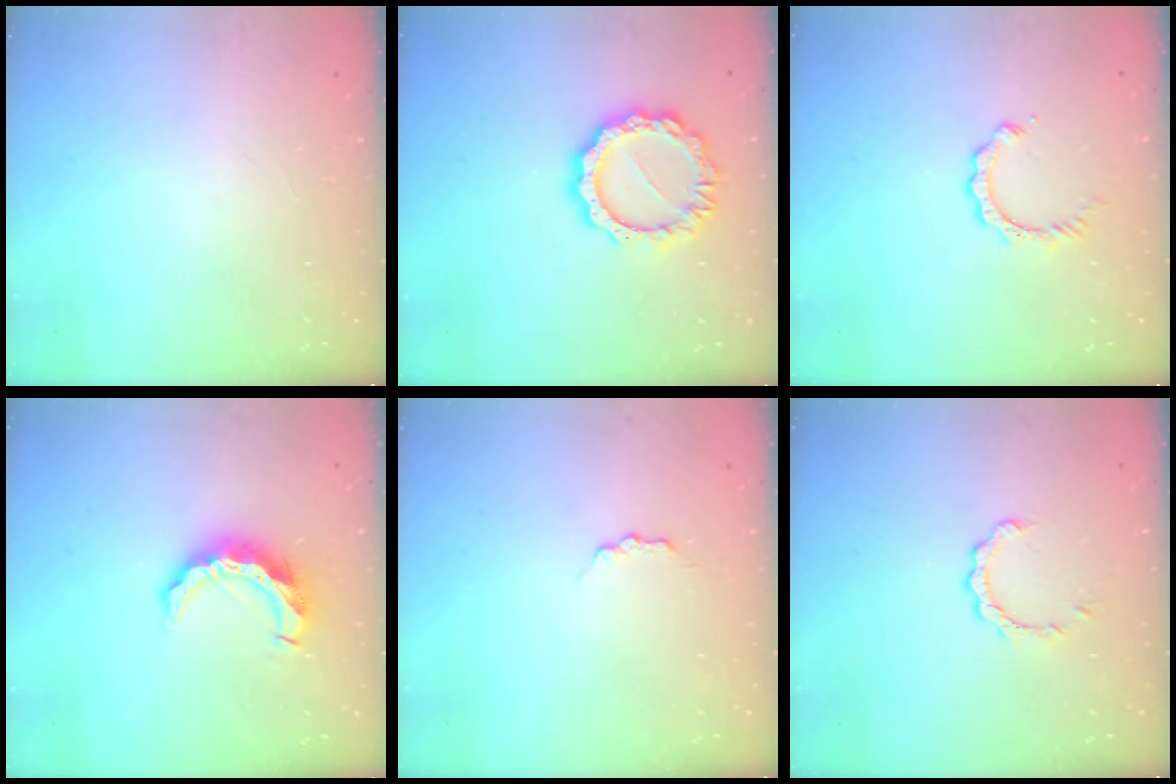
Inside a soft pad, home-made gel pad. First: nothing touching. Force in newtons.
{"total": 12.1, "press": 12.0, "slide": 1.1}
{"total": 4.1, "press": 4.0, "slide": 0.6}
{"total": 10.1, "press": 10.1, "slide": 0.2}
{"total": 2.1, "press": 2.0, "slide": 0.3}
{"total": 2.7, "press": 2.6, "slide": 0.2}